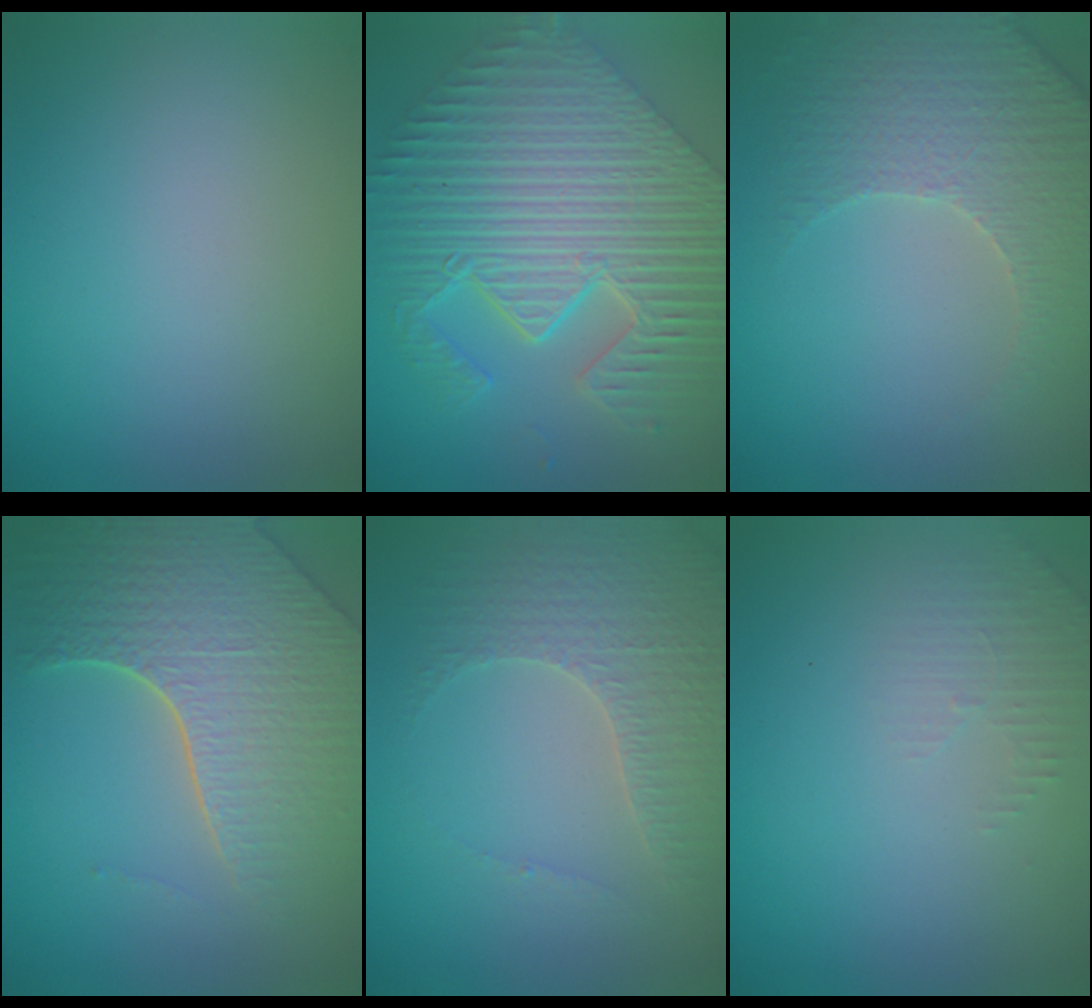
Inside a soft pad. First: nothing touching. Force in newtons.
{"total": 11.1, "press": 8.1, "slide": 7.6}
{"total": 4.5, "press": 3.9, "slide": 2.4}
{"total": 8.0, "press": 5.7, "slide": 5.7}
{"total": 3.3, "press": 3.3, "slide": 0.6}
{"total": 1.5, "press": 1.5, "slide": 0.4}